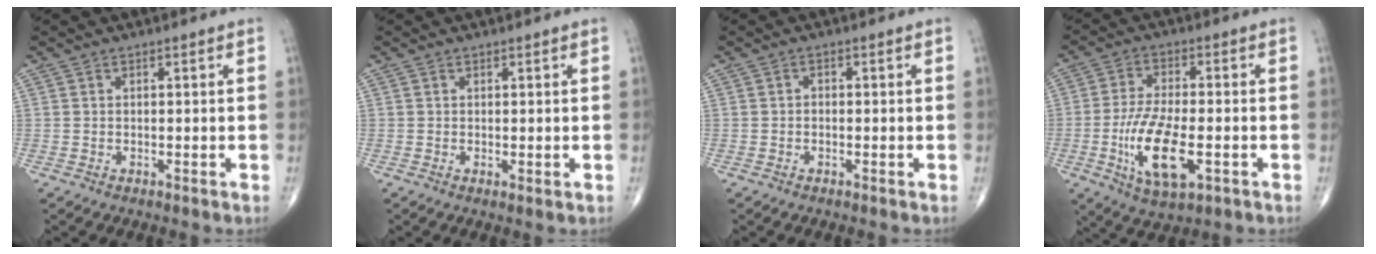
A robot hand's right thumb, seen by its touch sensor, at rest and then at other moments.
{"total": 0.9, "force": [0.0, 0.3, 0.8], "torque": [-0.016, -0.005, 0.001]}
{"total": 0.8, "force": [-0.2, 0.6, 0.4], "torque": [0.003, 0.002, -0.009]}
{"total": 12.9, "force": [-3.6, 5.2, 11.3], "torque": [-0.219, -0.001, -0.059]}